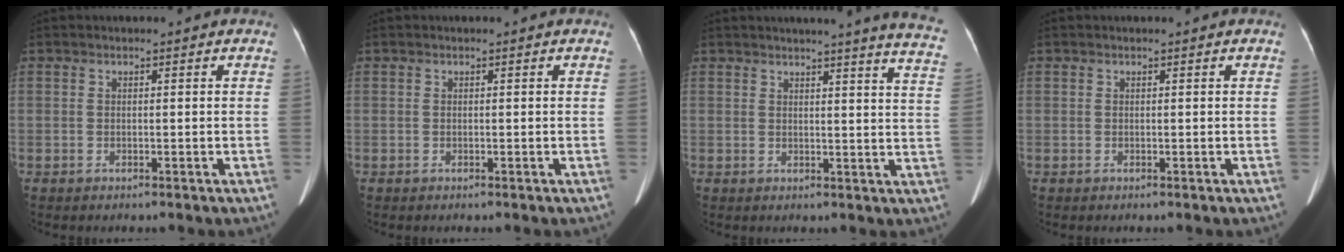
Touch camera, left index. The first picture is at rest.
{"total": 0.0}
{"total": 14.1, "force": [12.6, -0.8, 6.1], "torque": [-0.074, -0.075, 0.120]}
{"total": 0.0}